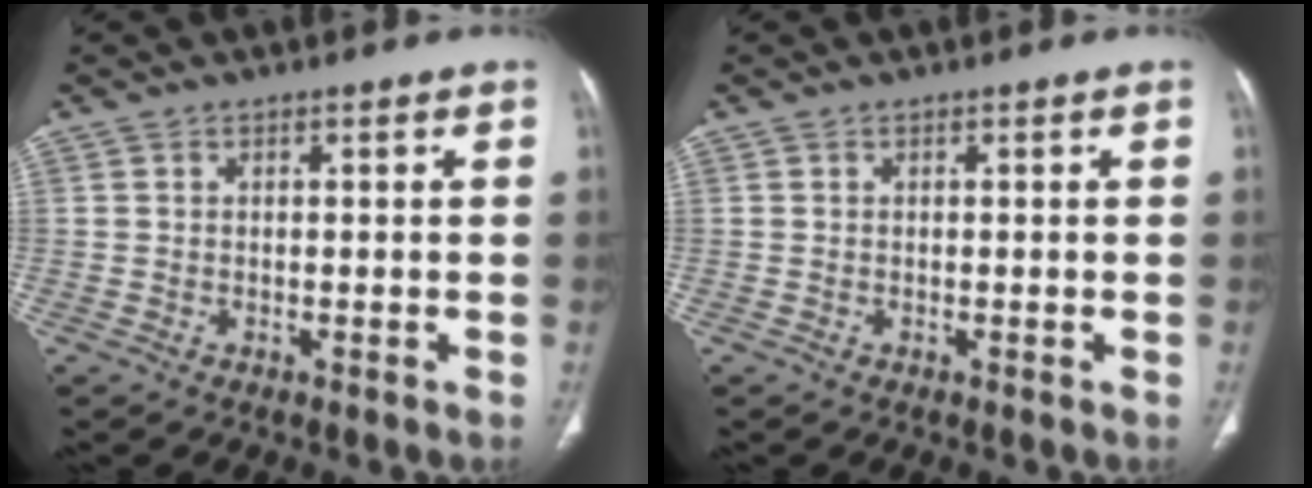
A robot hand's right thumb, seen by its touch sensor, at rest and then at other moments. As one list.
[{"total": 0.0}]